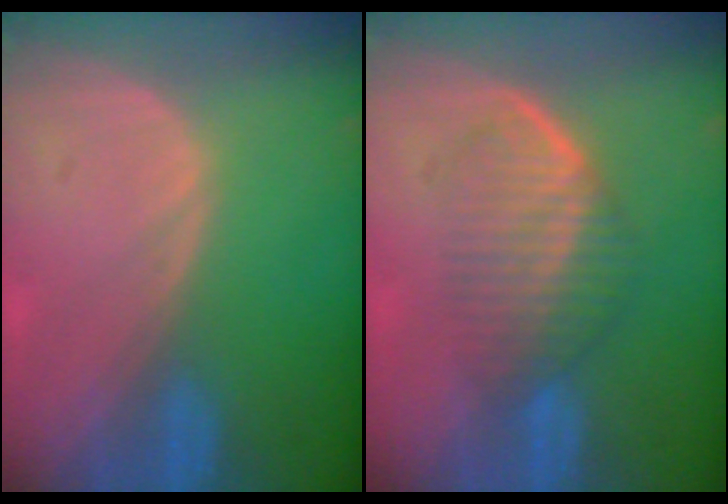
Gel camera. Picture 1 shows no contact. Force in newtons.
{"total": 6.6, "press": 6.0, "slide": 2.7}